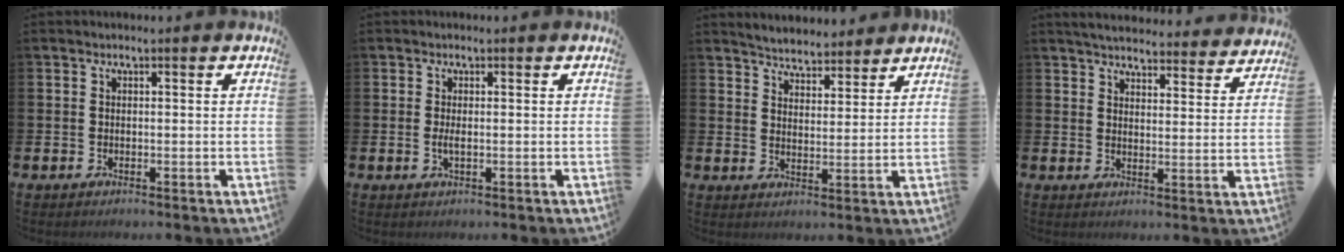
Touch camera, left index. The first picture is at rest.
{"total": 1.2, "force": [-0.1, 0.3, 1.1], "torque": [-0.024, 0.001, -0.001]}
{"total": 4.7, "force": [4.6, 0.9, -0.1], "torque": [-0.012, -0.026, 0.081]}
{"total": 4.8, "force": [4.7, 0.7, 0.6], "torque": [-0.026, -0.034, 0.082]}